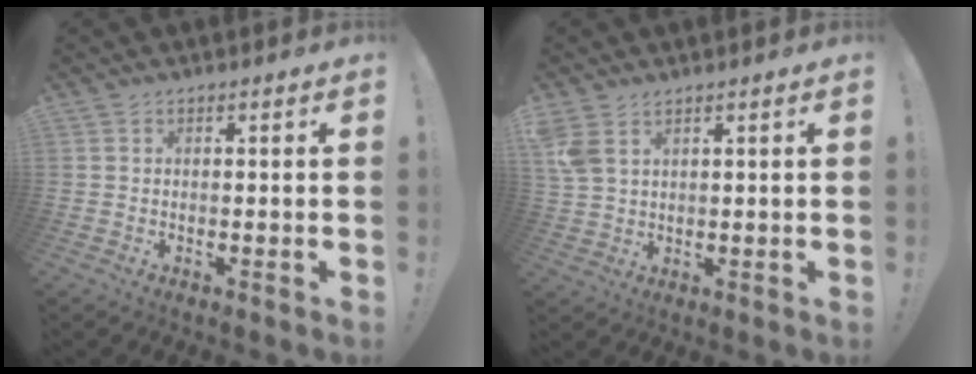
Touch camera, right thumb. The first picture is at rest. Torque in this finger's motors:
{"motor_torque": [0.23, 0.14, 0.85, 0.39, 0.03]}